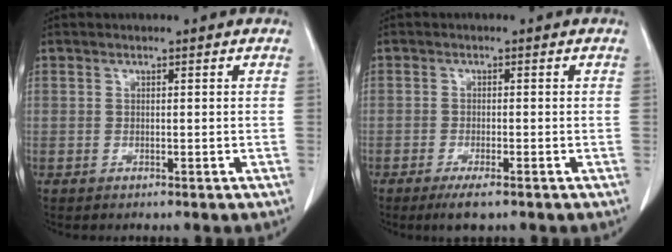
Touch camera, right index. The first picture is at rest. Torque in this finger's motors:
{"motor_torque": [0.39, -0.34, 0.19, 0.04]}